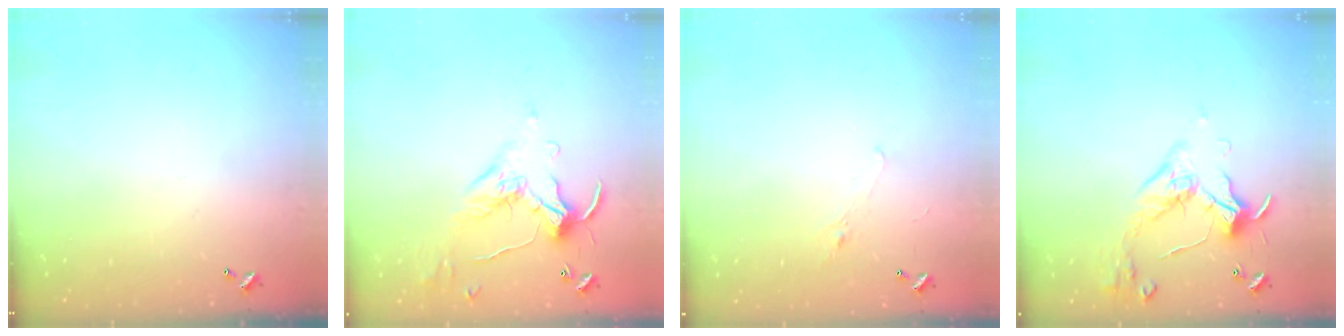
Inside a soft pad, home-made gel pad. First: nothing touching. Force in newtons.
{"total": 1.7, "press": 1.5, "slide": 0.8}
{"total": 0.7, "press": 0.2, "slide": 0.6}
{"total": 3.2, "press": 3.2, "slide": 0.6}